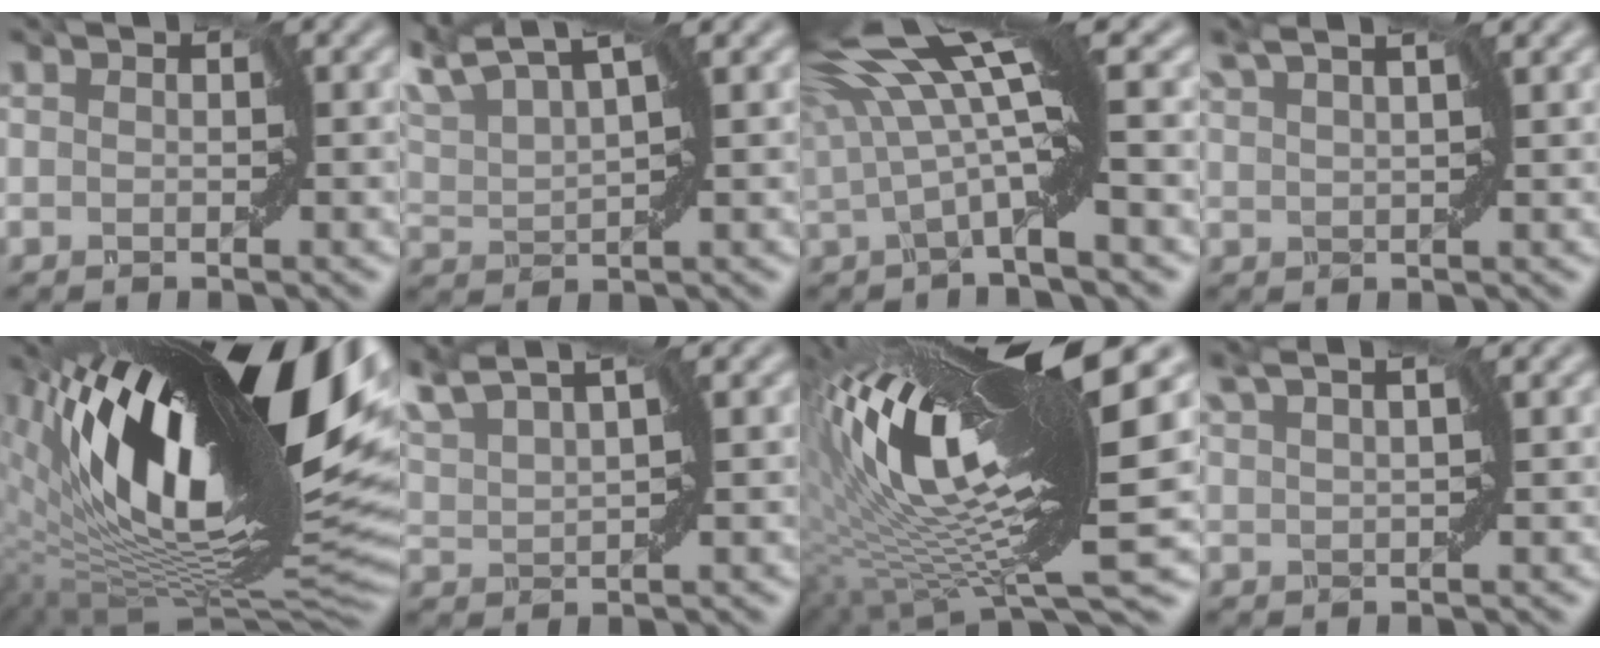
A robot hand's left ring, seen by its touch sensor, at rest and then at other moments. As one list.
[{"total": 6.6, "force": [5.8, 0.9, 3.0], "torque": [-0.085, 0.026, 0.101]}, {"total": 7.7, "force": [2.4, 0.9, 7.2], "torque": [-0.137, 0.003, 0.038]}, {"total": 2.9, "force": [2.1, 0.1, 1.9], "torque": [-0.036, 0.008, 0.037]}, {"total": 19.9, "force": [6.5, 6.7, 17.6], "torque": [-0.288, 0.009, 0.113]}, {"total": 6.0, "force": [5.1, 1.3, 2.9], "torque": [-0.084, 0.025, 0.077]}, {"total": 15.1, "force": [3.6, 2.8, 14.4], "torque": [-0.270, 0.000, 0.067]}, {"total": 2.4, "force": [1.7, -0.2, 1.7], "torque": [-0.032, 0.008, 0.028]}]